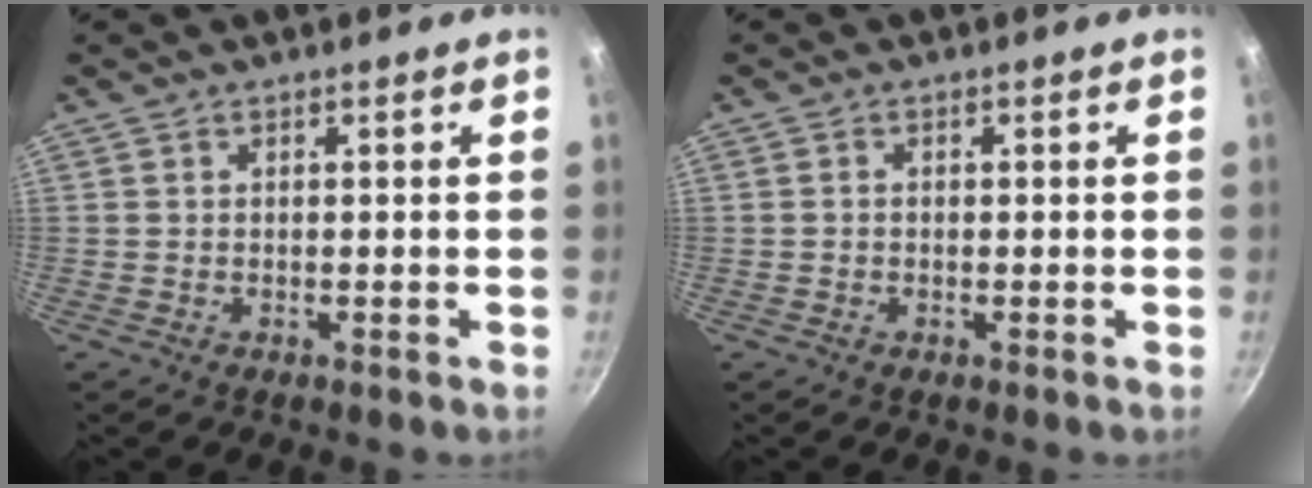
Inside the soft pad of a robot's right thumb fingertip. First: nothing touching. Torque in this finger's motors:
{"motor_torque": [-0.42, -0.38, -0.30, 0.14, 0.05]}